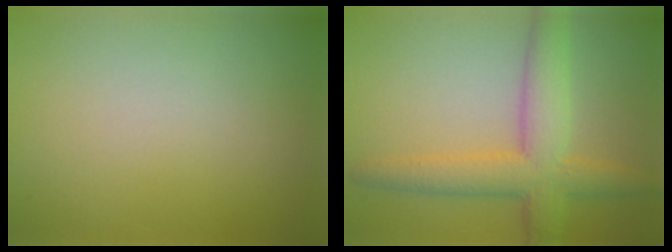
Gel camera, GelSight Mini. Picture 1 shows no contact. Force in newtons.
{"total": 6.1, "press": 6.1, "slide": 0.2}